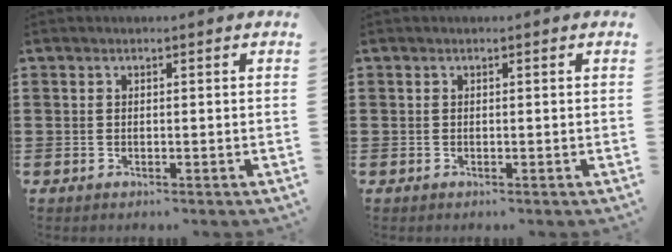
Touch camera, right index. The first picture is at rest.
{"total": 0.0}